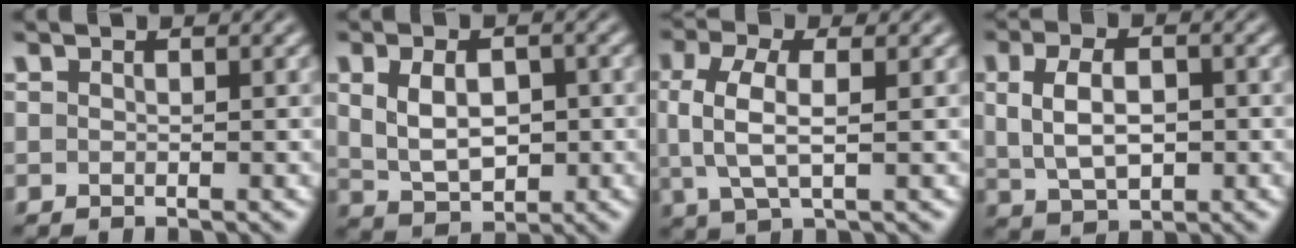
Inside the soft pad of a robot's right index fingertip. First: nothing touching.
{"total": 5.7, "force": [-0.1, 4.0, 4.1], "torque": [-0.071, -0.014, 0.008]}
{"total": 4.3, "force": [0.3, 2.0, 3.8], "torque": [-0.091, -0.012, 0.016]}
{"total": 5.1, "force": [-0.1, 3.3, 4.0], "torque": [-0.070, -0.006, 0.008]}